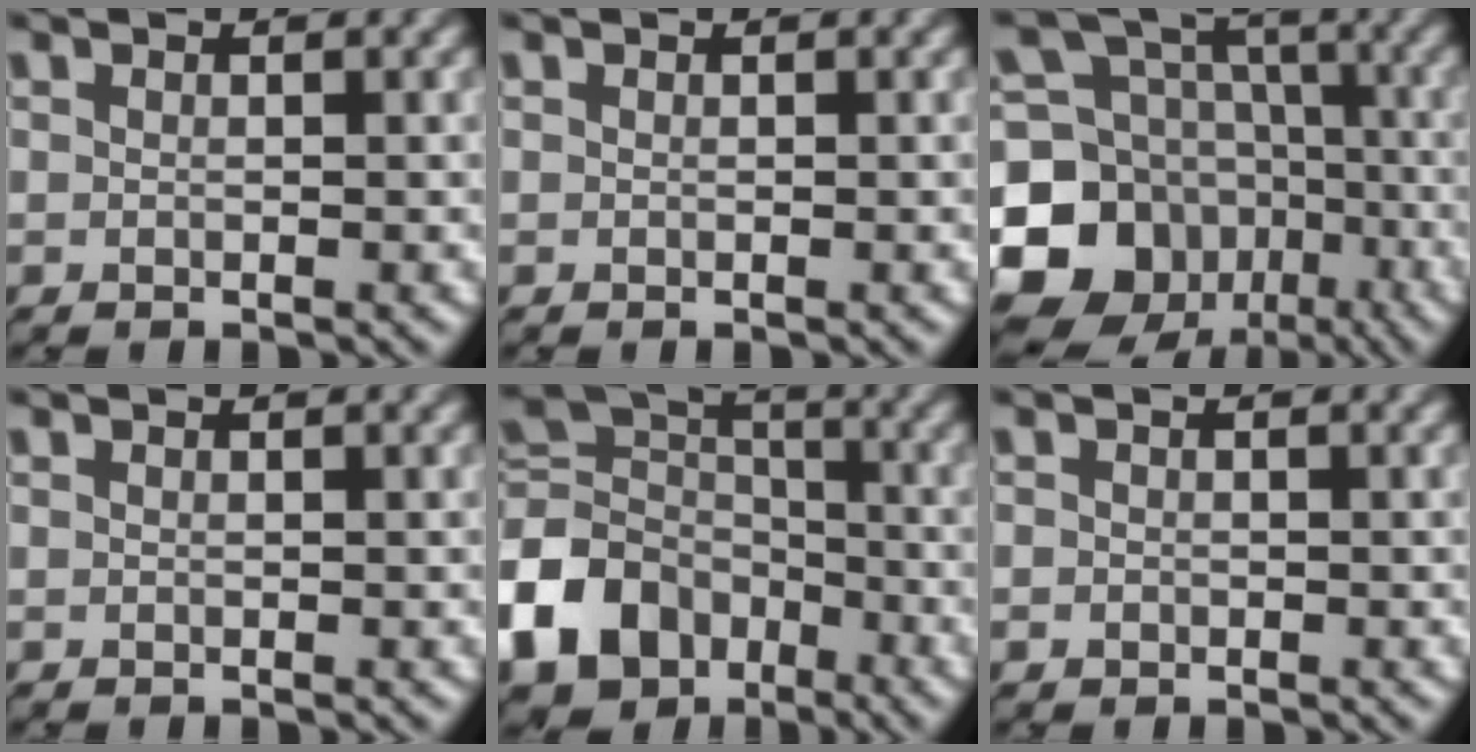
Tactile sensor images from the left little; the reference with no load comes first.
{"total": 0.0}
{"total": 14.5, "force": [-5.7, 12.0, 5.8], "torque": [-0.133, -0.019, -0.109]}
{"total": 0.0}
{"total": 10.3, "force": [-4.4, 7.9, 5.0], "torque": [-0.121, 0.002, -0.104]}
{"total": 0.6, "force": [-0.2, 0.5, 0.1], "torque": [0.001, -0.004, -0.005]}